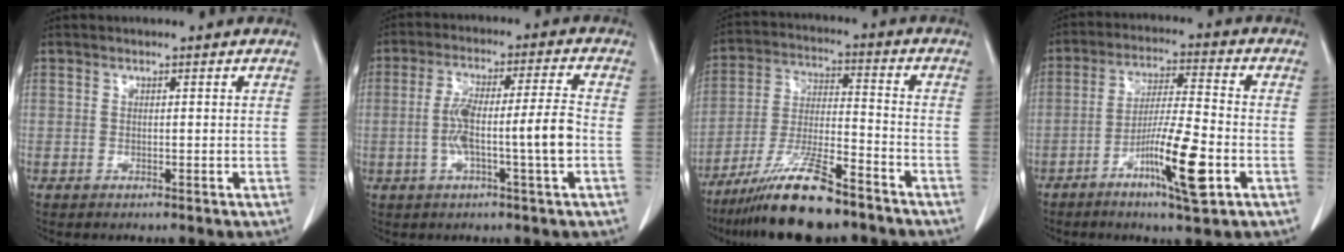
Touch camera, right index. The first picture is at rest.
{"total": 9.4, "force": [-1.9, 0.1, 9.2], "torque": [-0.173, 0.016, -0.034]}
{"total": 13.9, "force": [-10.5, 2.0, 8.8], "torque": [-0.172, -0.020, -0.189]}
{"total": 10.9, "force": [-4.6, 0.5, 9.9], "torque": [-0.178, -0.011, -0.082]}